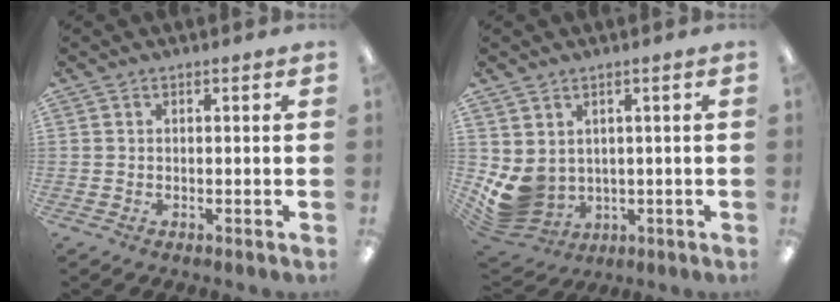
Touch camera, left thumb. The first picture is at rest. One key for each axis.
{"total": 7.1, "fx": 0.5, "fy": 6.5, "fz": 2.9, "tx": -0.088, "ty": -0.023, "tz": 0.019}